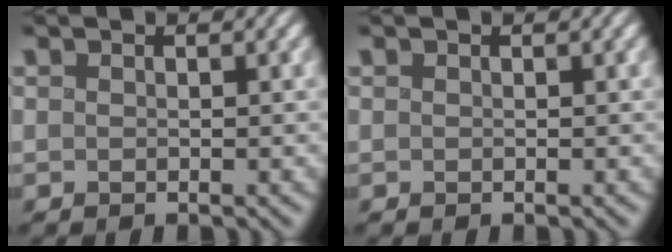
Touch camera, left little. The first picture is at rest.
{"total": 0.0}